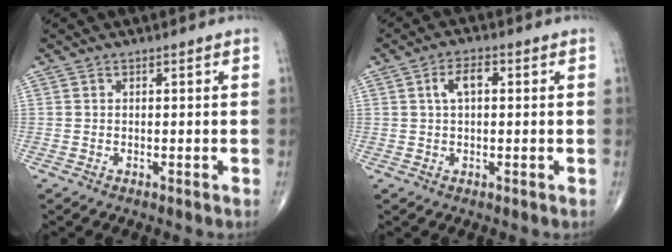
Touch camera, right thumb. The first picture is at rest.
{"total": 4.1, "force": [0.9, 2.1, 3.4], "torque": [-0.066, 0.012, 0.014]}